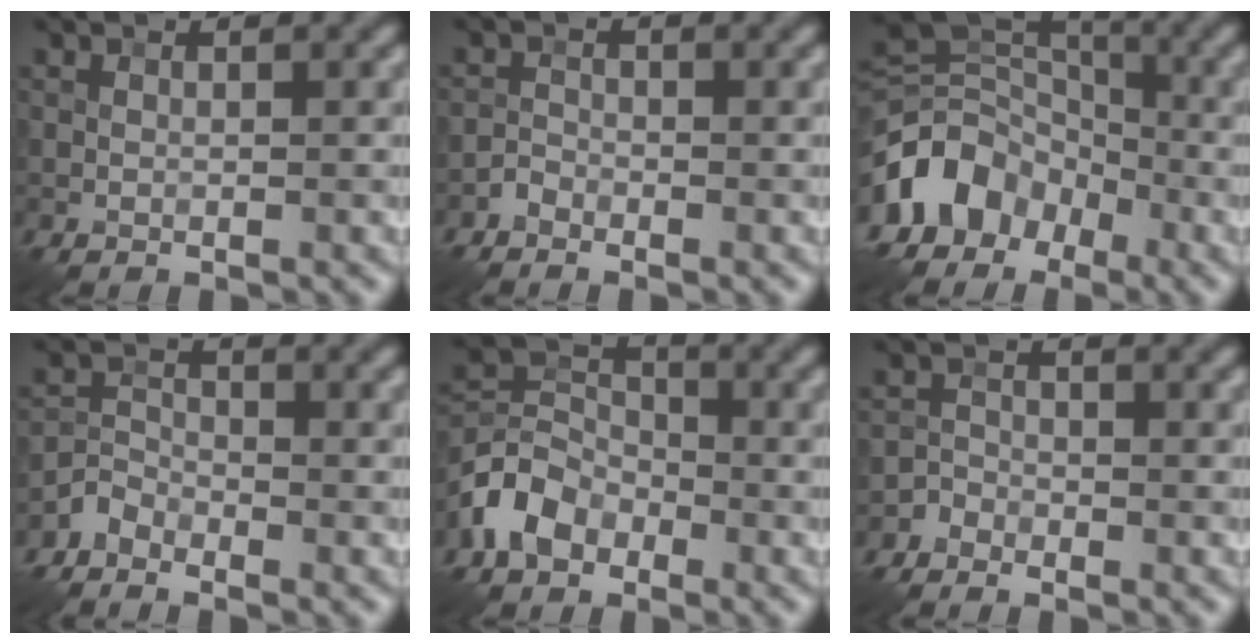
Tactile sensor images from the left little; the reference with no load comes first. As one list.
[{"total": 1.1, "force": [-1.0, 0.3, 0.2], "torque": [-0.002, 0.006, -0.024]}, {"total": 9.0, "force": [-4.4, 6.7, 4.2], "torque": [-0.086, 0.008, -0.102]}, {"total": 2.1, "force": [-1.9, 0.8, 0.4], "torque": [-0.009, 0.006, -0.047]}, {"total": 4.7, "force": [-2.7, 3.3, 2.0], "torque": [-0.044, 0.005, -0.067]}, {"total": 1.6, "force": [-1.5, 0.6, 0.0], "torque": [-0.001, 0.010, -0.031]}]